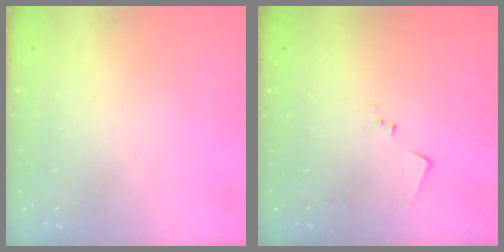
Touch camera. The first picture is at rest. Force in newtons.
{"total": 6.4, "press": 6.4, "slide": 0.8}